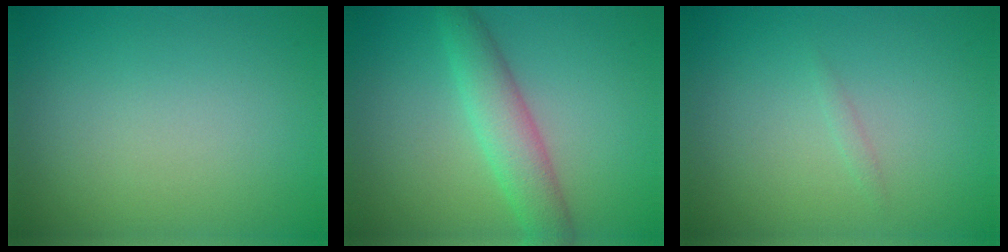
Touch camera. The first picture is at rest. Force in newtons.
{"total": 3.9, "press": 3.9, "slide": 0.0}
{"total": 0.5, "press": 0.5, "slide": 0.0}